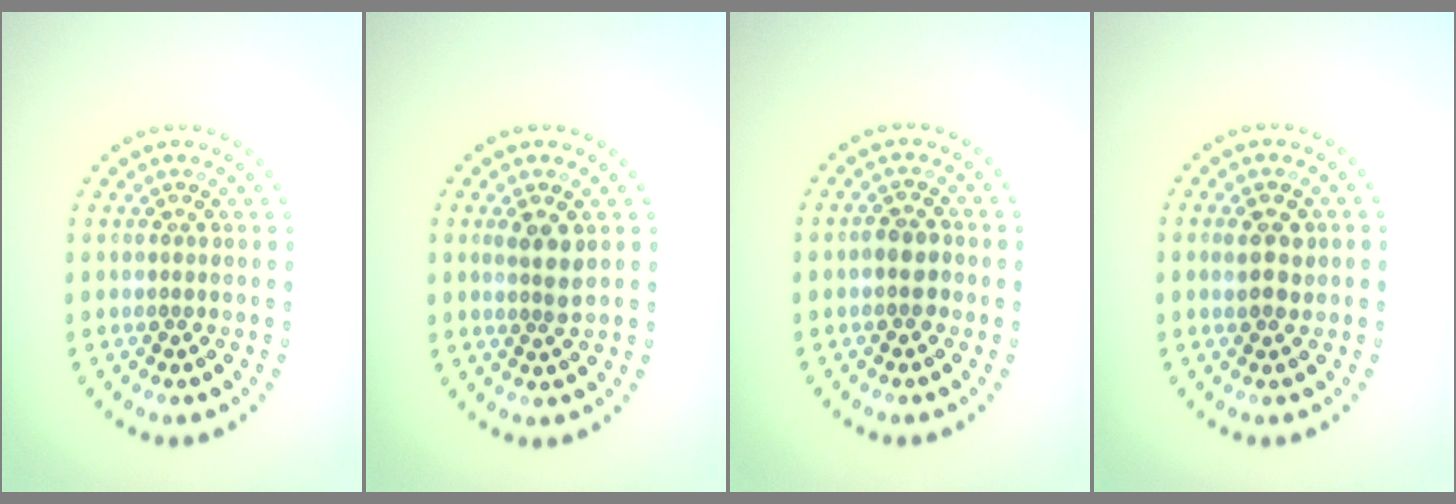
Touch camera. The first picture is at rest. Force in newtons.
{"total": 2.0, "press": 1.7, "slide": 1.0}
{"total": 1.9, "press": 1.8, "slide": 0.7}
{"total": 2.2, "press": 2.1, "slide": 0.4}